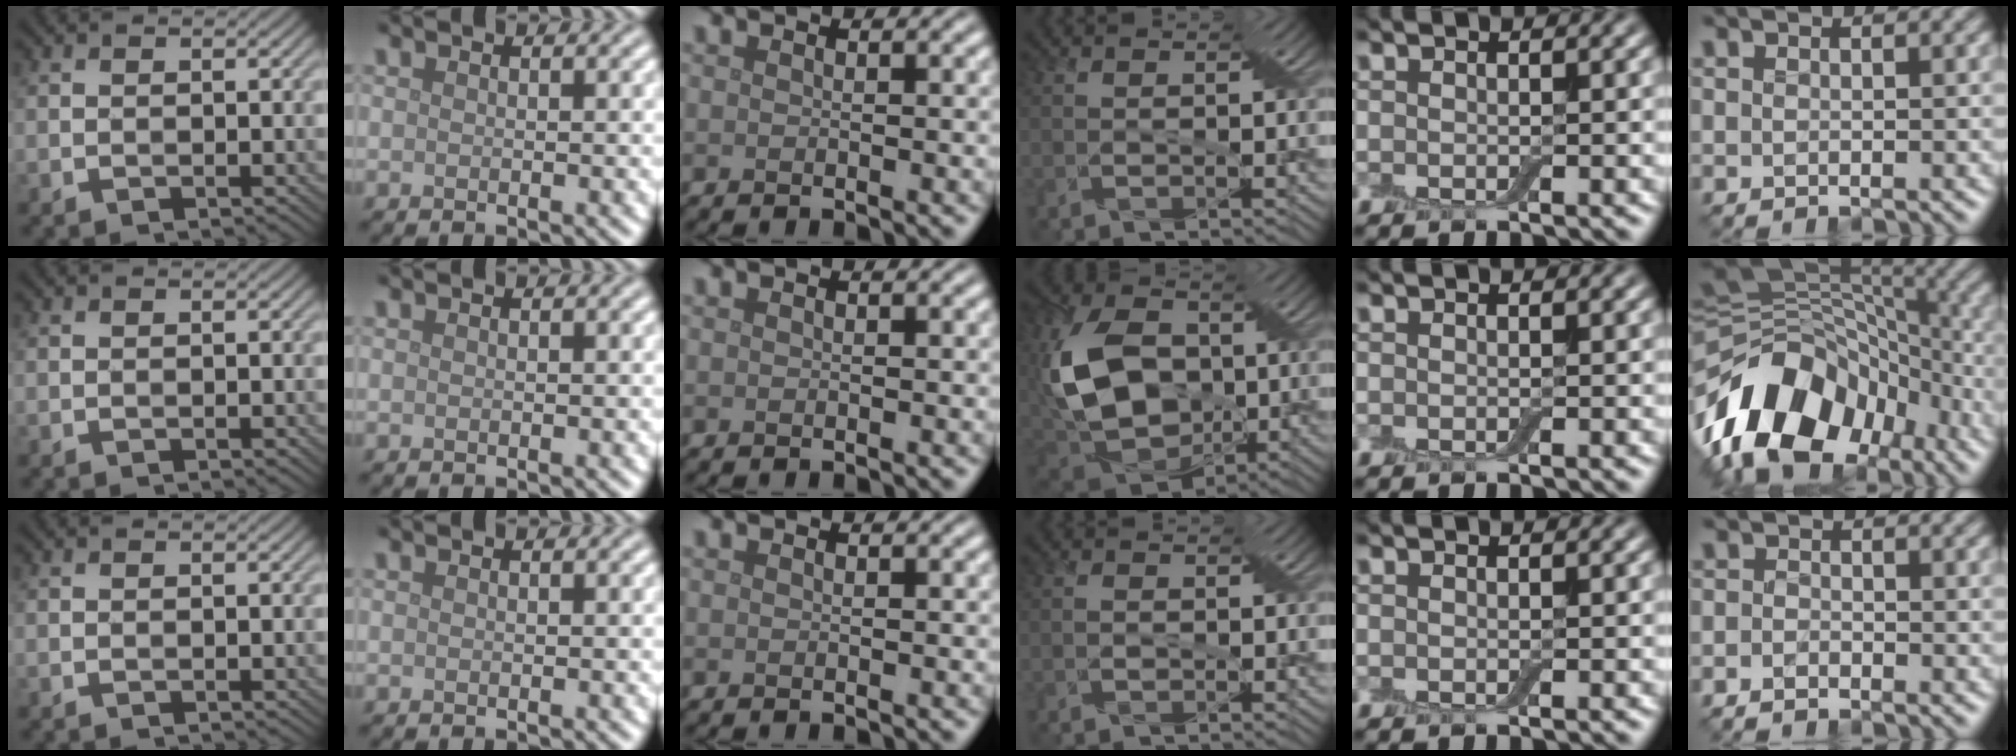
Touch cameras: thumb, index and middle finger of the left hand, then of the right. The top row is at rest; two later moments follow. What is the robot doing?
{"motion": "cut", "object": "cling film"}